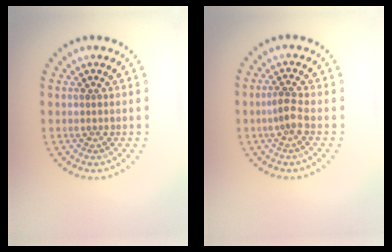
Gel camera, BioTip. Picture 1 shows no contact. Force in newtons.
{"total": 1.7, "press": 1.4, "slide": 1.0}